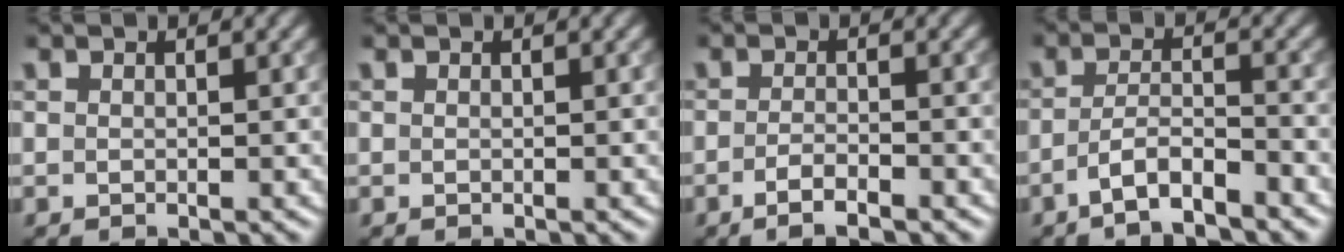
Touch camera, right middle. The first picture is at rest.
{"total": 0.0}
{"total": 2.3, "force": [-1.4, 0.6, 1.8], "torque": [-0.028, 0.002, -0.029]}
{"total": 3.7, "force": [-2.6, 0.7, 2.5], "torque": [-0.045, 0.006, -0.056]}